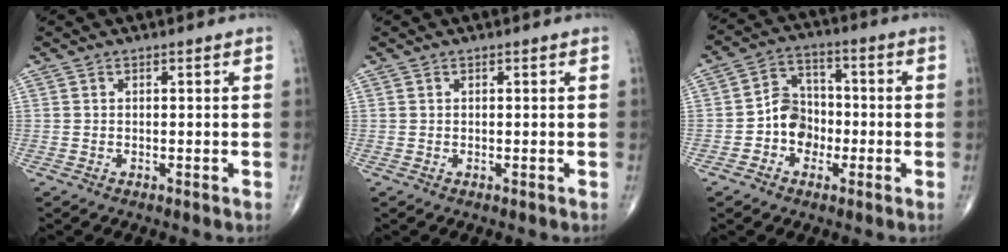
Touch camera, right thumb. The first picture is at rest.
{"total": 0.0}
{"total": 7.6, "force": [-2.1, 6.4, 3.5], "torque": [-0.028, 0.033, -0.049]}